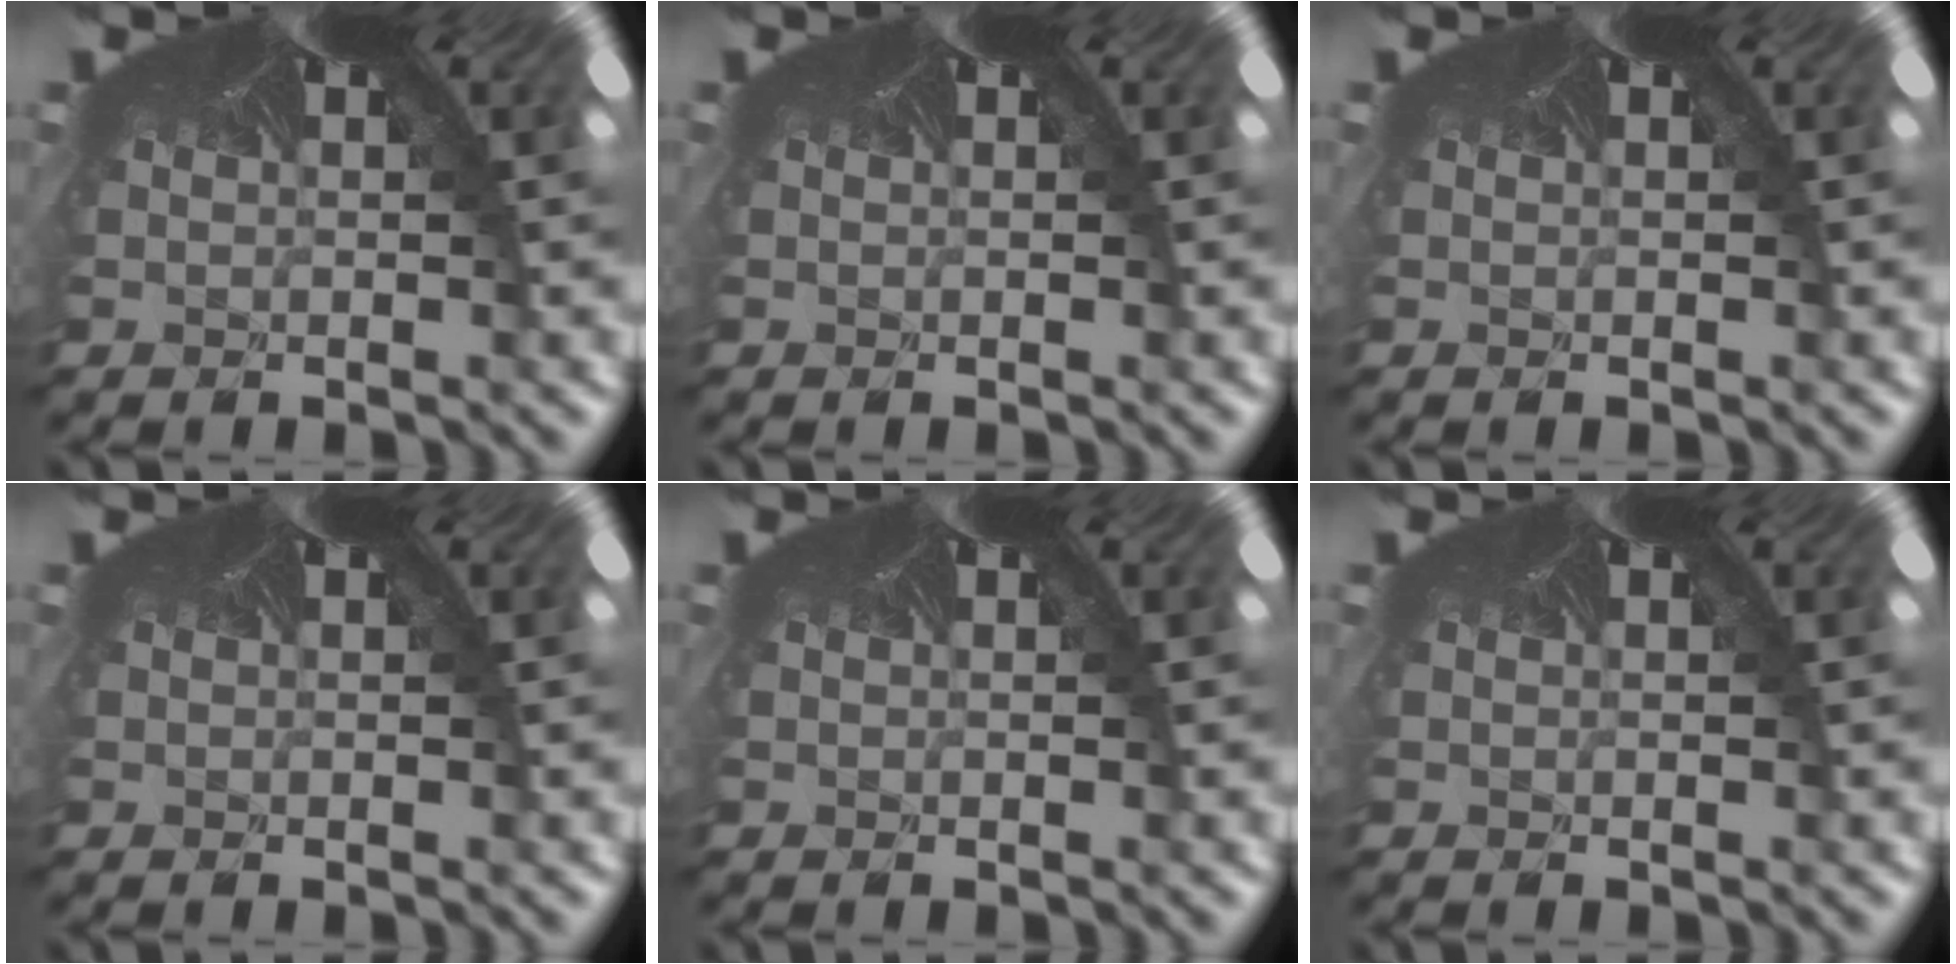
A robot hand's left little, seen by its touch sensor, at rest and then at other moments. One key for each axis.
{"total": 0.0}
{"total": 0.0}
{"total": 0.0}
{"total": 0.0}
{"total": 0.0}